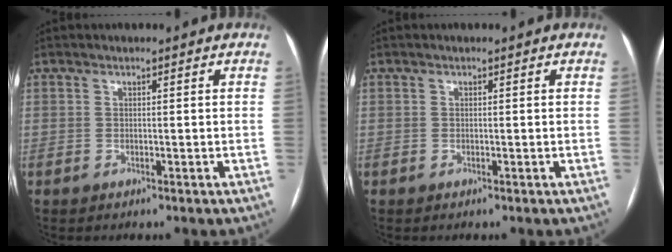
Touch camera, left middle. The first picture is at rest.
{"total": 0.0}